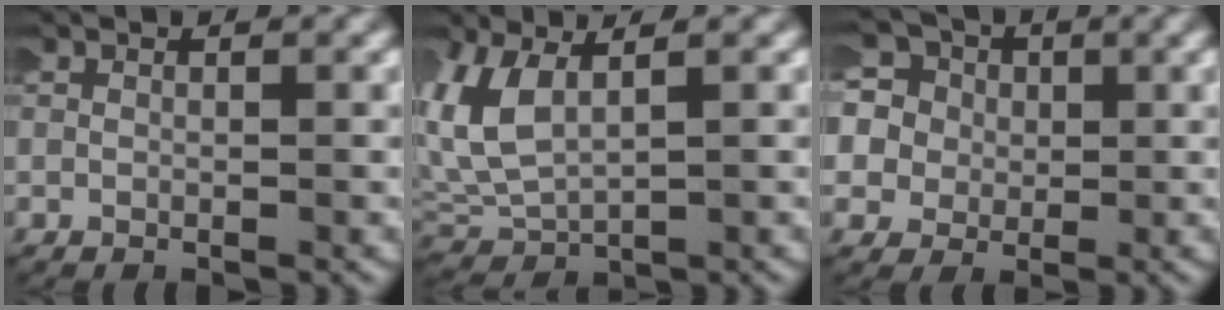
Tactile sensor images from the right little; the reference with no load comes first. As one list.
[{"total": 6.6, "force": [1.5, 4.8, 4.3], "torque": [-0.125, -0.004, 0.036]}, {"total": 9.4, "force": [0.2, 8.8, 3.4], "torque": [-0.125, -0.023, -0.007]}]